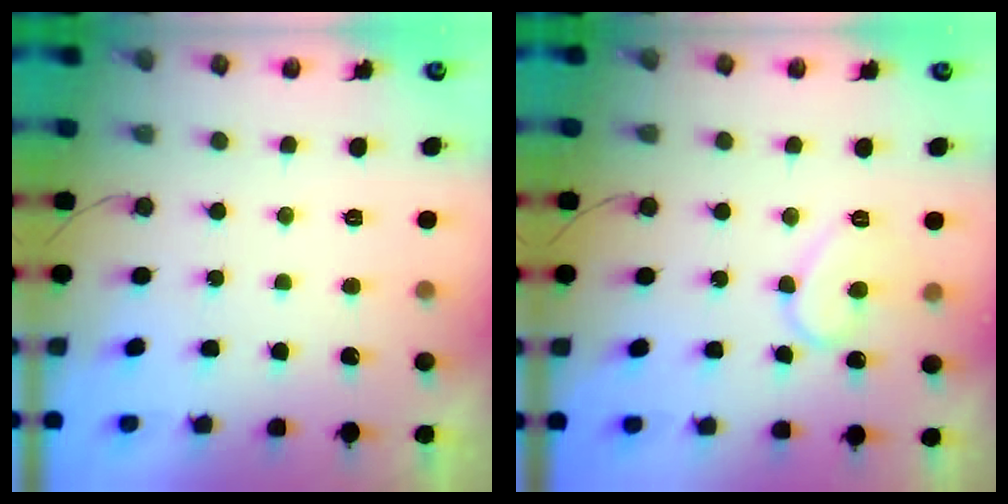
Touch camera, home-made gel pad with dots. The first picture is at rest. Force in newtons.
{"total": 9.5, "press": 9.4, "slide": 0.7}